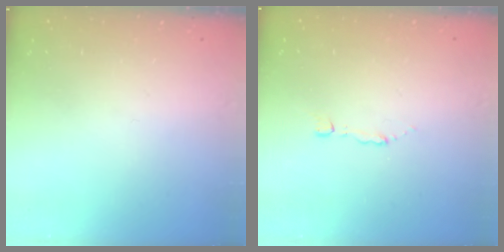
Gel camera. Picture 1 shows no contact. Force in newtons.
{"total": 1.2, "press": 1.2, "slide": 0.2}